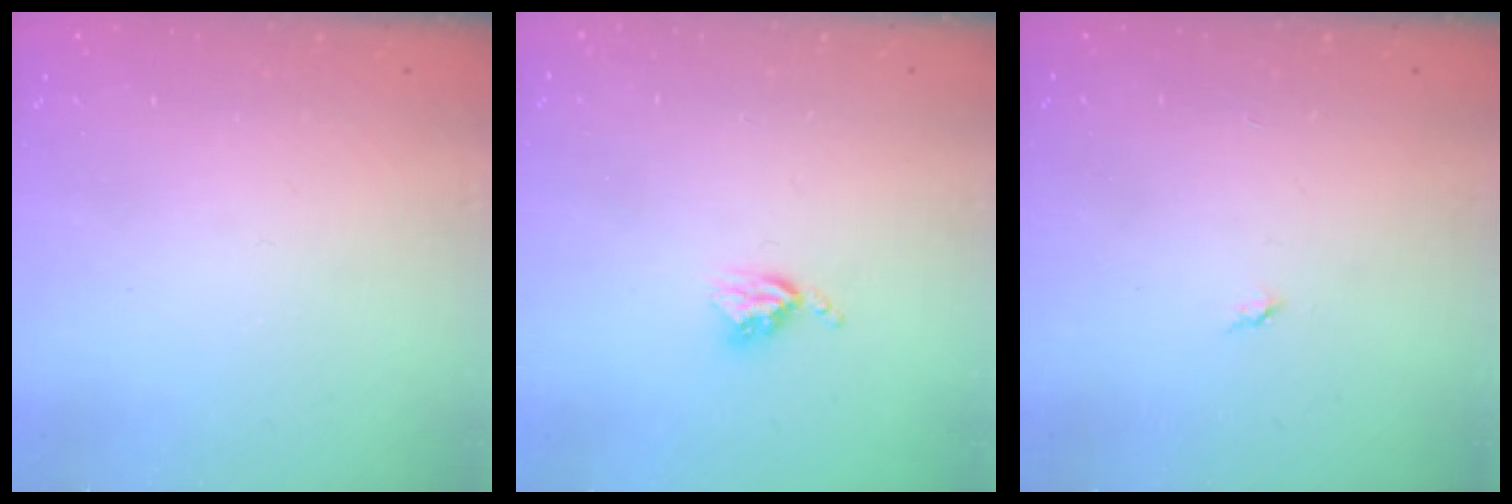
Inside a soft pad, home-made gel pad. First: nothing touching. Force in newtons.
{"total": 4.3, "press": 4.2, "slide": 0.5}
{"total": 2.8, "press": 2.8, "slide": 0.4}